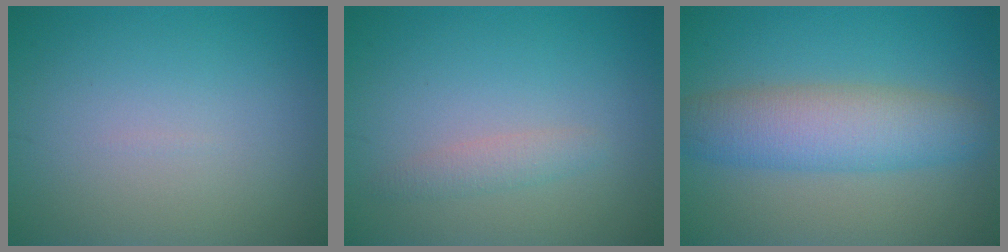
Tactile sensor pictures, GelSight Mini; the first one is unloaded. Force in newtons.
{"total": 1.4, "press": 1.4, "slide": 0.1}
{"total": 6.0, "press": 6.0, "slide": 0.3}